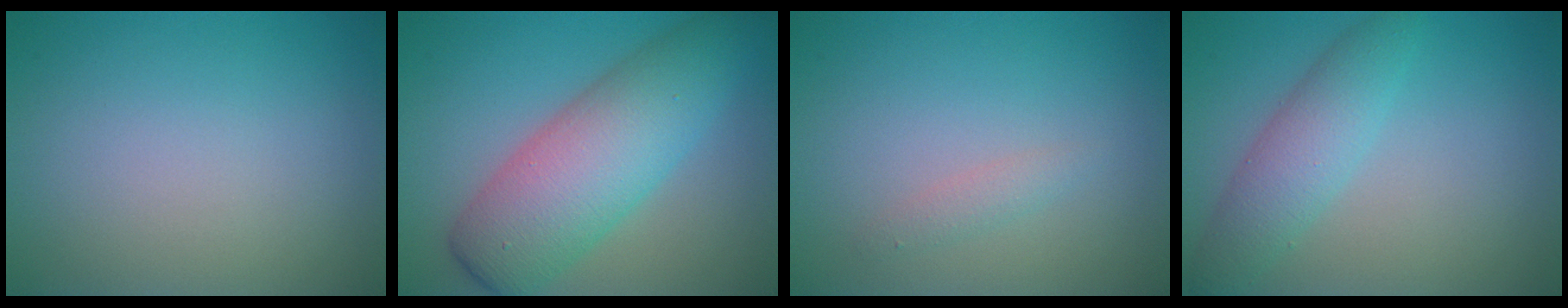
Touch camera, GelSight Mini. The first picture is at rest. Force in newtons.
{"total": 8.6, "press": 8.6, "slide": 0.2}
{"total": 1.1, "press": 1.1, "slide": 0.0}
{"total": 3.8, "press": 3.8, "slide": 0.1}